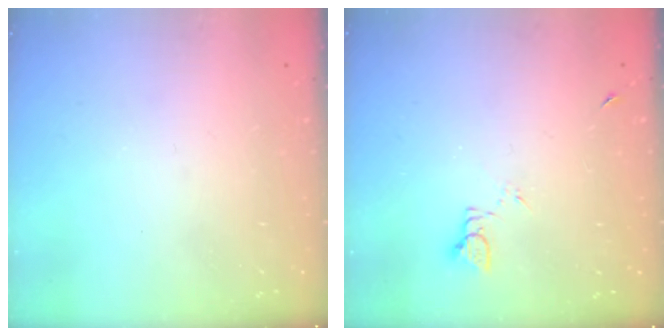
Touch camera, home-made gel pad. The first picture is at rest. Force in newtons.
{"total": 2.4, "press": 2.4, "slide": 0.3}